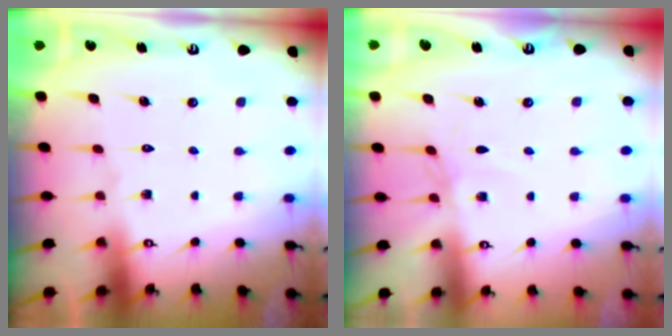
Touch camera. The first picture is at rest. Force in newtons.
{"total": 1.4, "press": 1.3, "slide": 0.3}